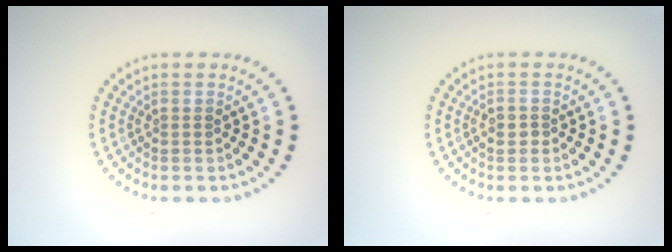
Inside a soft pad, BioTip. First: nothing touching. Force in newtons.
{"total": 0.6, "press": 0.6, "slide": 0.1}